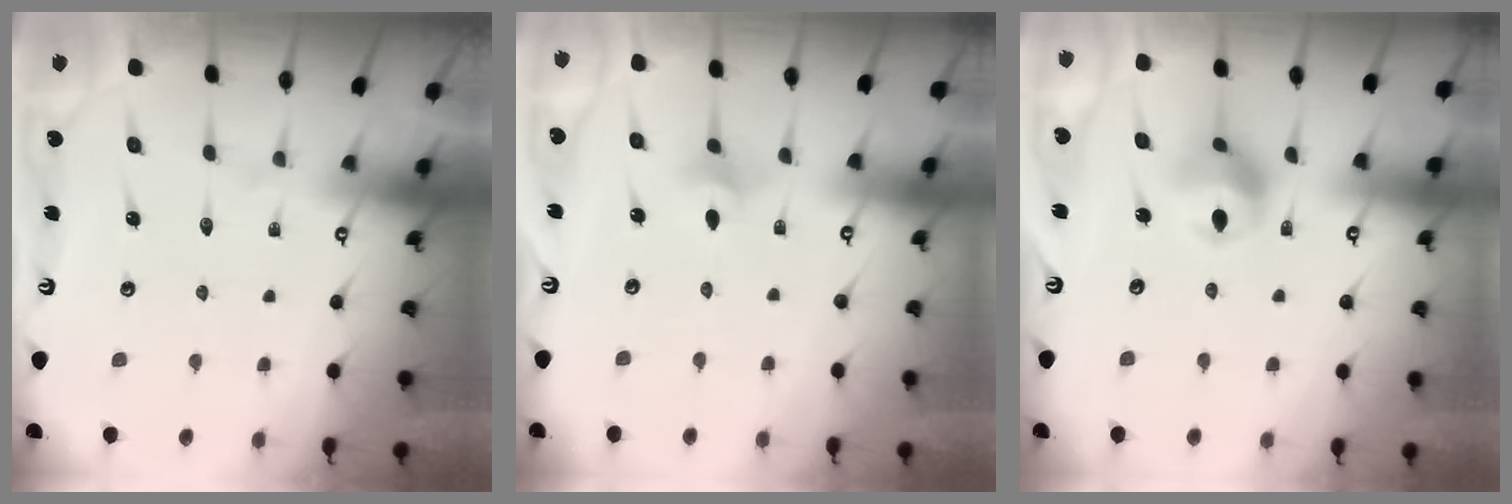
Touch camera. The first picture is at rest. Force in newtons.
{"total": 3.2, "press": 3.1, "slide": 0.6}
{"total": 10.7, "press": 10.5, "slide": 2.1}